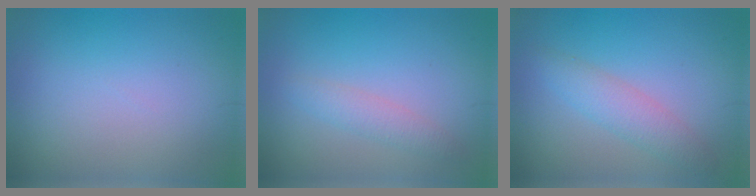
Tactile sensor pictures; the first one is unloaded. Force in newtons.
{"total": 1.9, "press": 1.9, "slide": 0.1}
{"total": 2.8, "press": 2.8, "slide": 0.0}